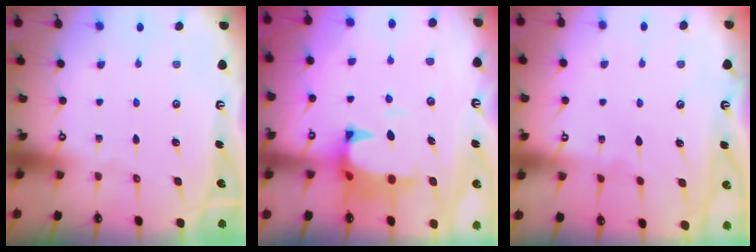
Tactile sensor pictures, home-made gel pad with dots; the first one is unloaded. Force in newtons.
{"total": 2.6, "press": 2.4, "slide": 1.1}
{"total": 4.0, "press": 4.0, "slide": 0.1}